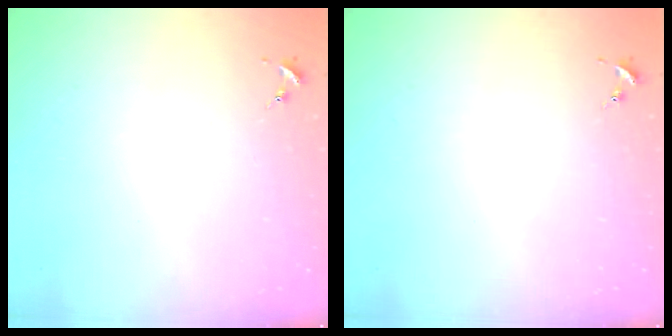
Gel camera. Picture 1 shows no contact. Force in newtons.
{"total": 0.0}